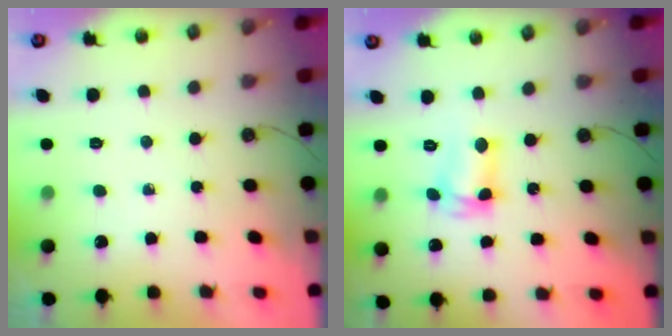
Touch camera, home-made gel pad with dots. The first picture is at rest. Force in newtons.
{"total": 6.4, "press": 6.3, "slide": 1.3}